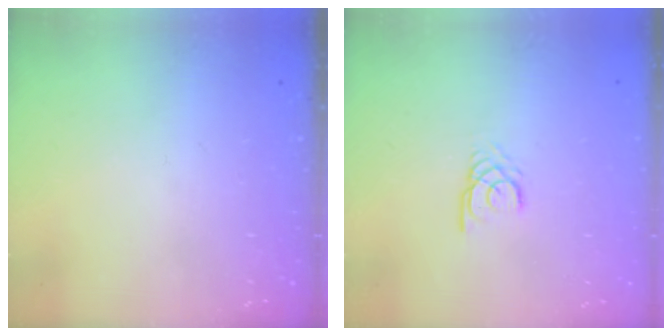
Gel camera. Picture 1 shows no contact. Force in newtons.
{"total": 2.1, "press": 2.1, "slide": 0.0}